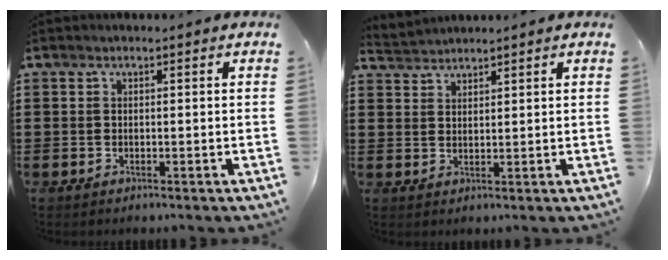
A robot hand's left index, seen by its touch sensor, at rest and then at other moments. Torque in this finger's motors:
{"motor_torque": [1.26, -0.88, -0.21, -0.08]}